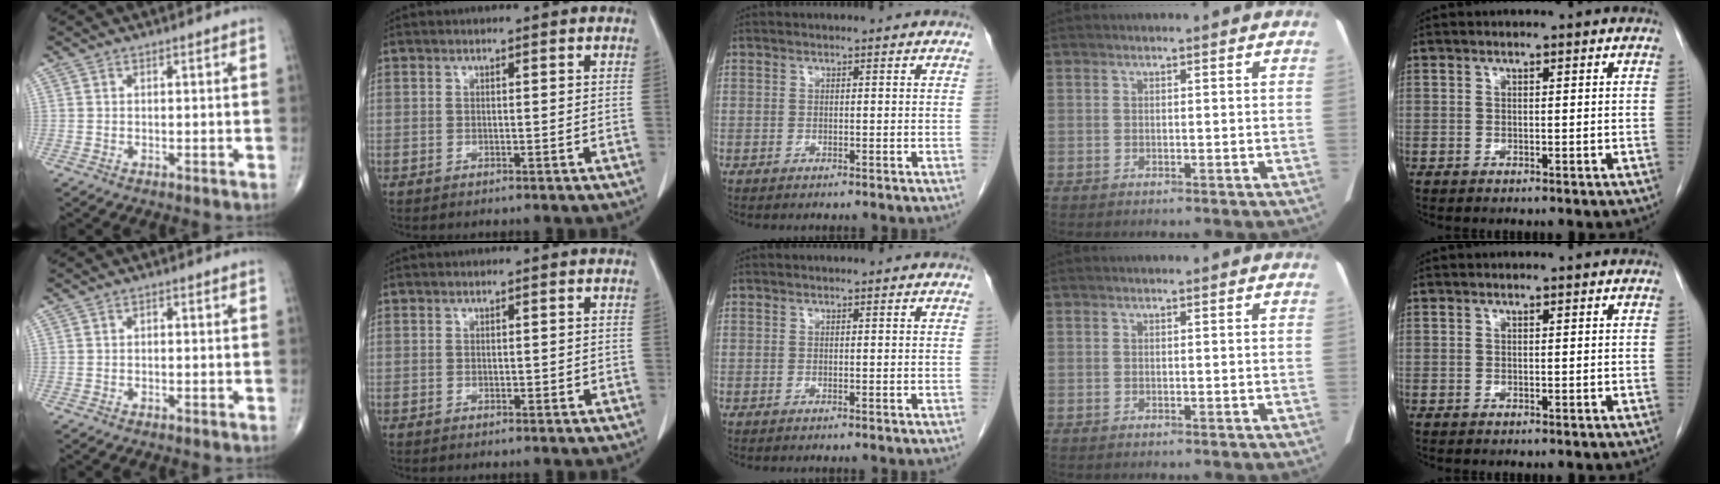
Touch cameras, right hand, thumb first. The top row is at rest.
{"thumb": {"total": 0.8, "force": [0.0, 0.6, 0.6], "torque": [-0.006, 0.003, -0.003]}, "index": {"total": 0.9, "force": [-0.3, 0.6, 0.7], "torque": [-0.005, 0.001, -0.005]}}